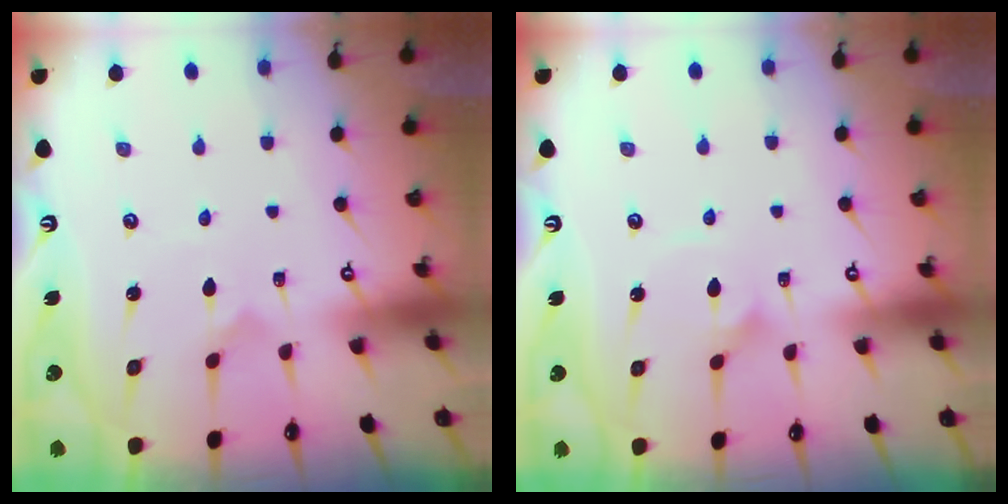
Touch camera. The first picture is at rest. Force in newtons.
{"total": 1.6, "press": 1.6, "slide": 0.0}